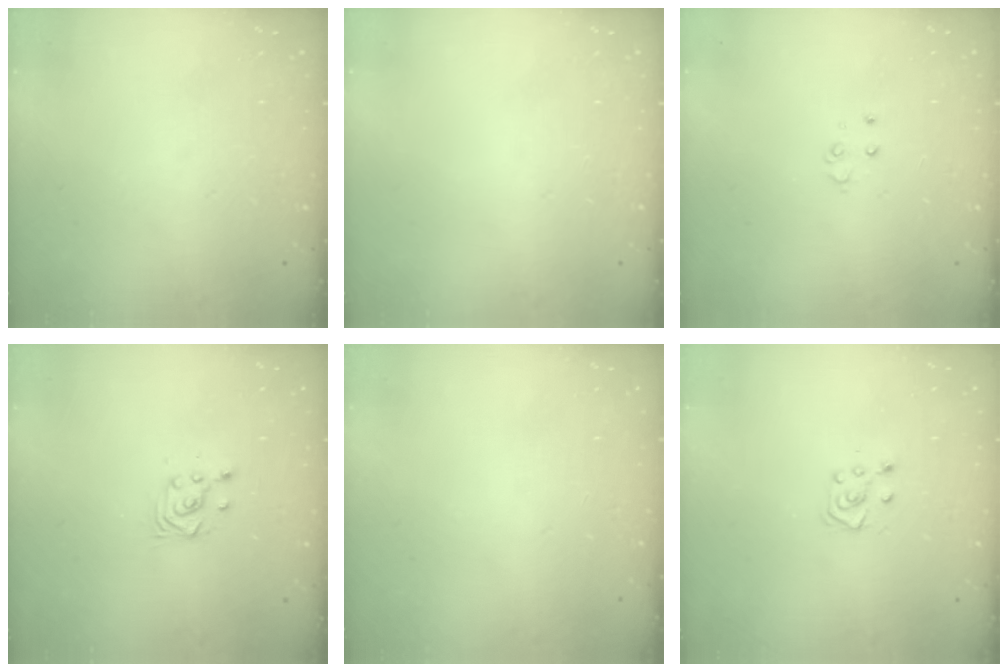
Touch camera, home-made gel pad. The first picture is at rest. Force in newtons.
{"total": 0.0}
{"total": 2.8, "press": 2.8, "slide": 0.3}
{"total": 4.1, "press": 4.0, "slide": 1.0}
{"total": 0.0}
{"total": 4.8, "press": 4.8, "slide": 0.5}